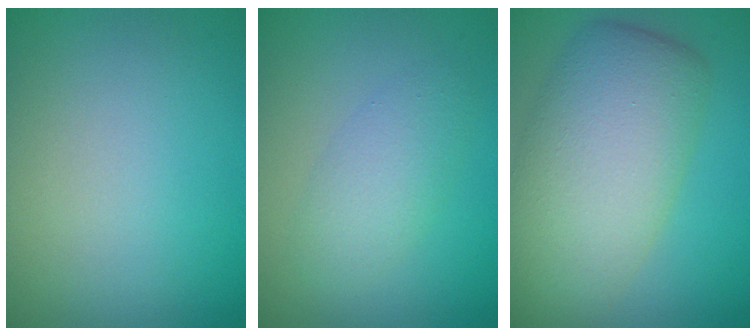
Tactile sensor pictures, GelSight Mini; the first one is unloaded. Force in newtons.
{"total": 2.9, "press": 2.9, "slide": 0.1}
{"total": 9.0, "press": 9.0, "slide": 0.7}